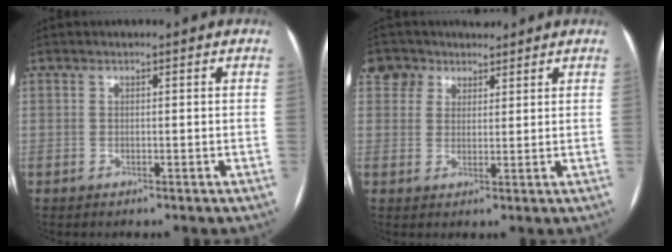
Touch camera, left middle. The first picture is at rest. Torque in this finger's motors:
{"motor_torque": [0.12, -0.26, -0.02, -0.01]}